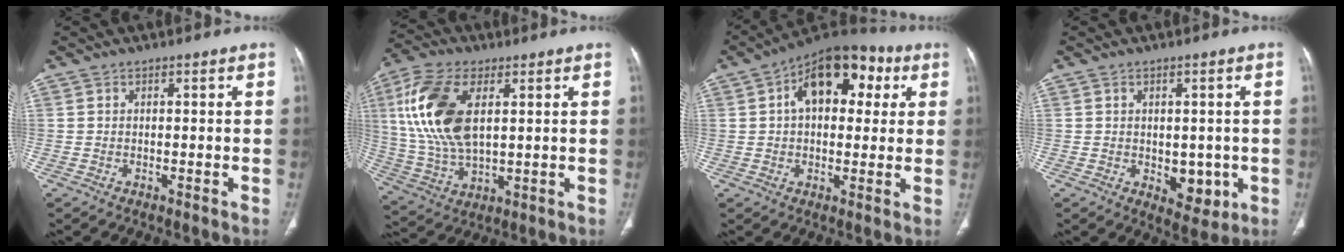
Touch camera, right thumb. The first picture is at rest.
{"total": 17.0, "force": [4.3, 8.8, 13.9], "torque": [-0.294, -0.003, 0.086]}
{"total": 15.8, "force": [4.5, 9.5, 11.8], "torque": [-0.134, 0.023, 0.060]}
{"total": 6.1, "force": [-1.0, 4.0, 4.5], "torque": [-0.029, -0.008, -0.001]}